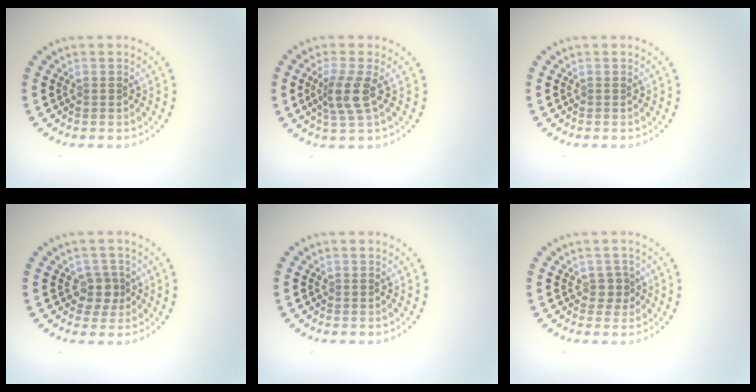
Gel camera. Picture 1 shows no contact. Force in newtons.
{"total": 2.9, "press": 2.3, "slide": 1.7}
{"total": 0.0}
{"total": 2.1, "press": 1.7, "slide": 1.3}
{"total": 0.0}
{"total": 1.6, "press": 1.2, "slide": 1.0}